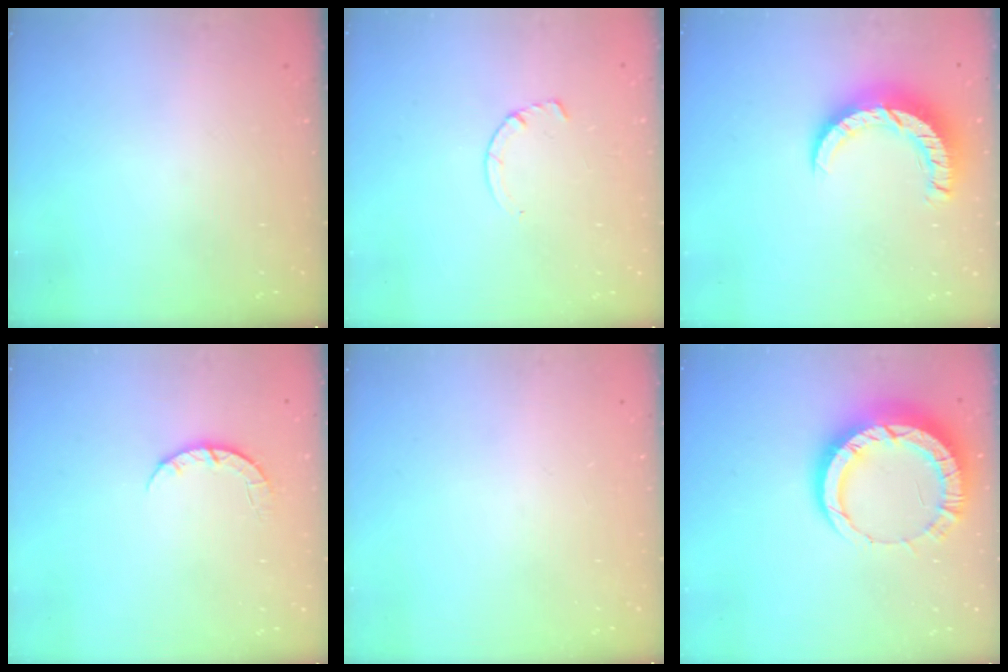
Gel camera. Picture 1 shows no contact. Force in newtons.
{"total": 2.9, "press": 2.9, "slide": 0.4}
{"total": 8.9, "press": 8.9, "slide": 0.9}
{"total": 4.0, "press": 4.0, "slide": 0.5}
{"total": 0.0}
{"total": 12.4, "press": 12.3, "slide": 1.2}